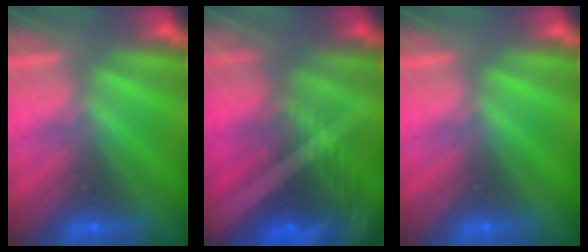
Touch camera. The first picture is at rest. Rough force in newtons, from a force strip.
{"total": 9.8}
{"total": 0.0}